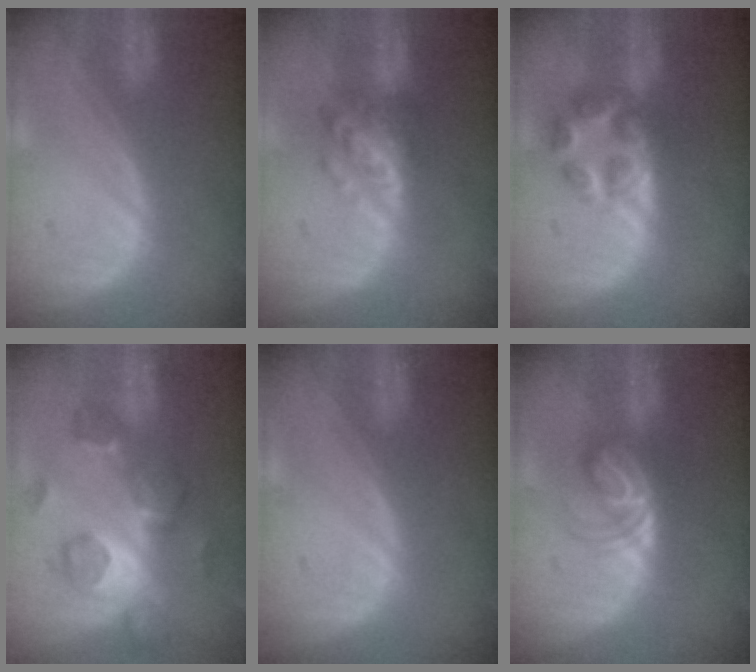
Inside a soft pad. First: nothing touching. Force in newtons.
{"total": 5.9, "press": 5.3, "slide": 2.7}
{"total": 6.8, "press": 5.8, "slide": 3.6}
{"total": 9.0, "press": 7.8, "slide": 4.4}
{"total": 0.0}
{"total": 5.9, "press": 5.2, "slide": 2.9}